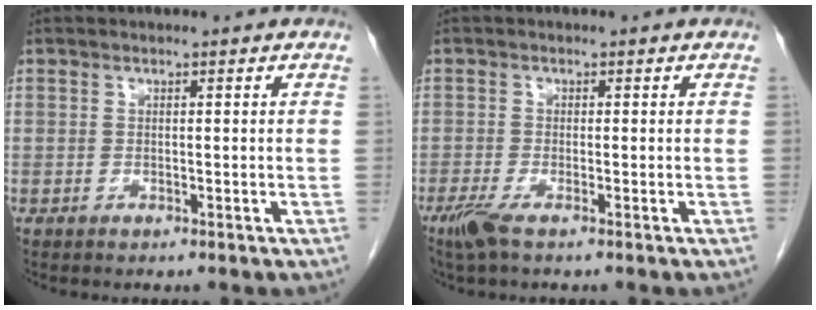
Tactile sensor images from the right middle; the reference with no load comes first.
{"total": 2.6, "force": [-1.7, 0.2, 2.0], "torque": [-0.047, -0.008, -0.037]}